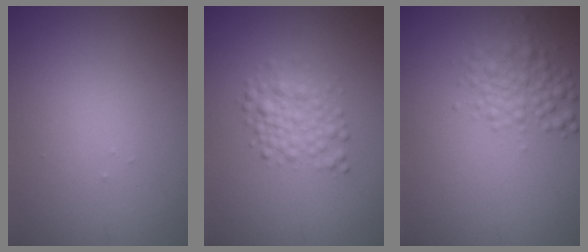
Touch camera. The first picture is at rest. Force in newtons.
{"total": 2.5, "press": 2.5, "slide": 0.0}
{"total": 2.9, "press": 2.9, "slide": 0.0}